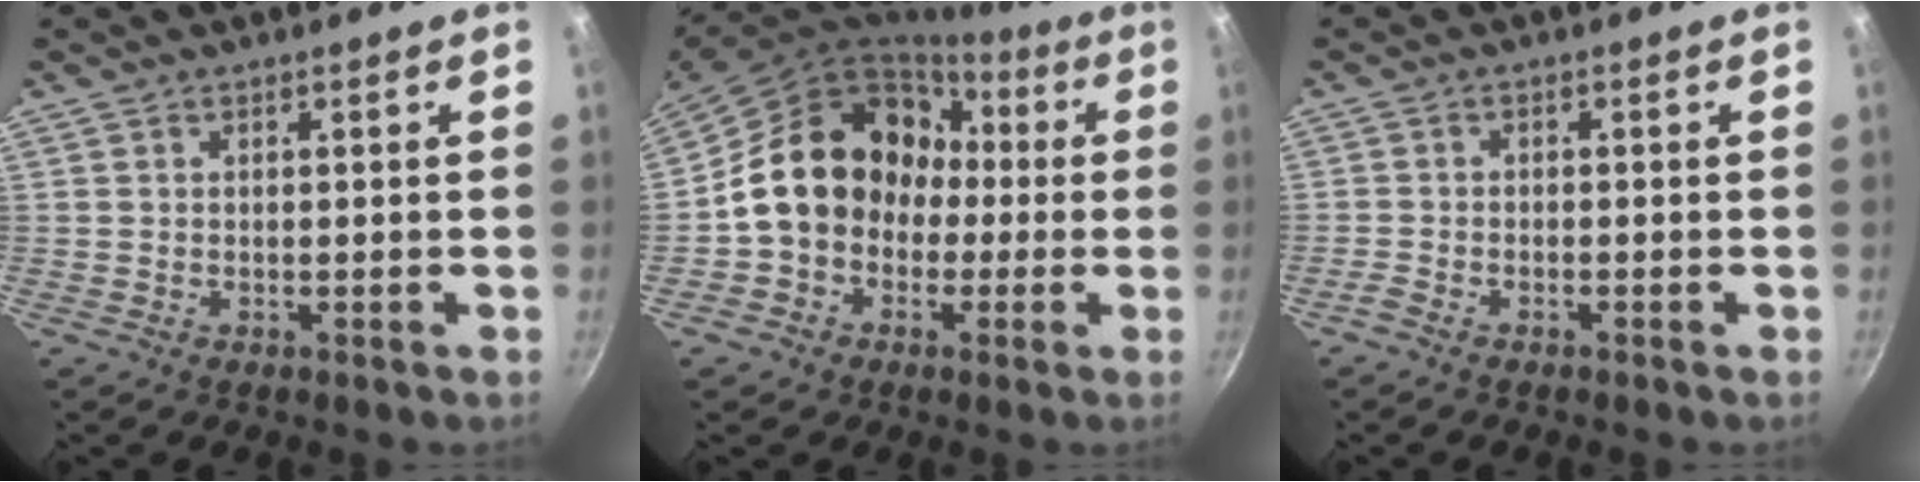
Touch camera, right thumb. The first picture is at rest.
{"total": 17.6, "force": [-0.3, 14.7, 9.7], "torque": [-0.128, 0.069, -0.009]}
{"total": 1.9, "force": [-1.6, 0.6, 0.8], "torque": [-0.035, 0.014, -0.036]}